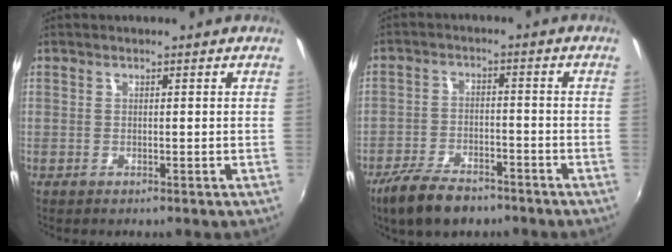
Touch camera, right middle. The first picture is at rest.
{"total": 10.1, "force": [-7.6, 4.2, 5.3], "torque": [-0.130, -0.011, -0.133]}